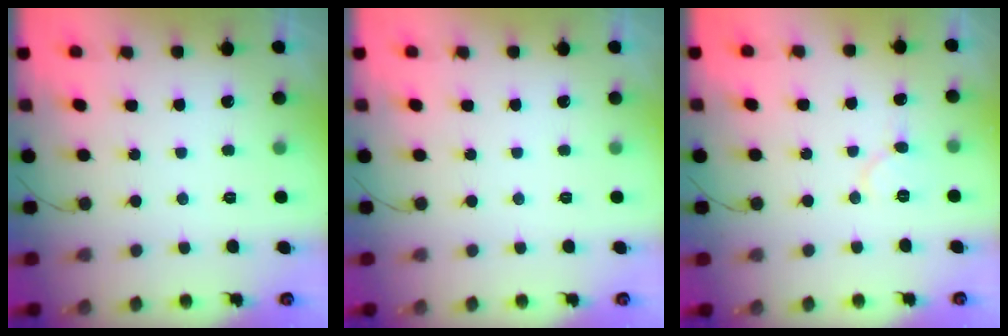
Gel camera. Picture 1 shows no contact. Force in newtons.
{"total": 0.0}
{"total": 5.0, "press": 4.9, "slide": 0.5}